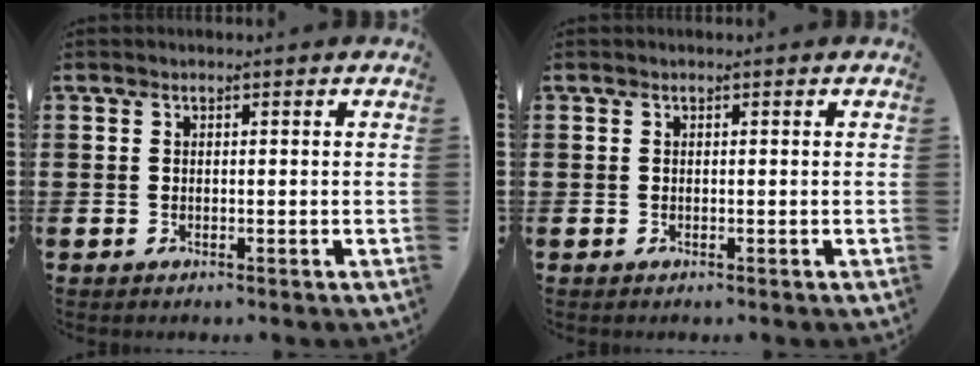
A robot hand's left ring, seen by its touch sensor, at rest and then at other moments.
{"total": 0.0}